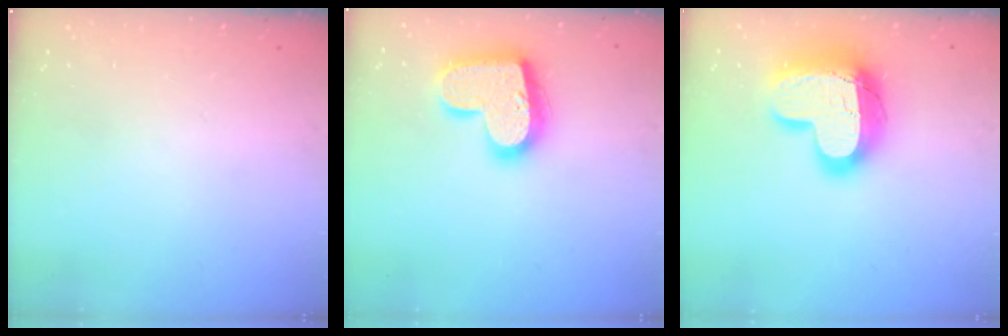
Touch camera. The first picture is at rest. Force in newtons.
{"total": 20.0, "press": 20.0, "slide": 1.2}
{"total": 18.9, "press": 18.8, "slide": 1.5}